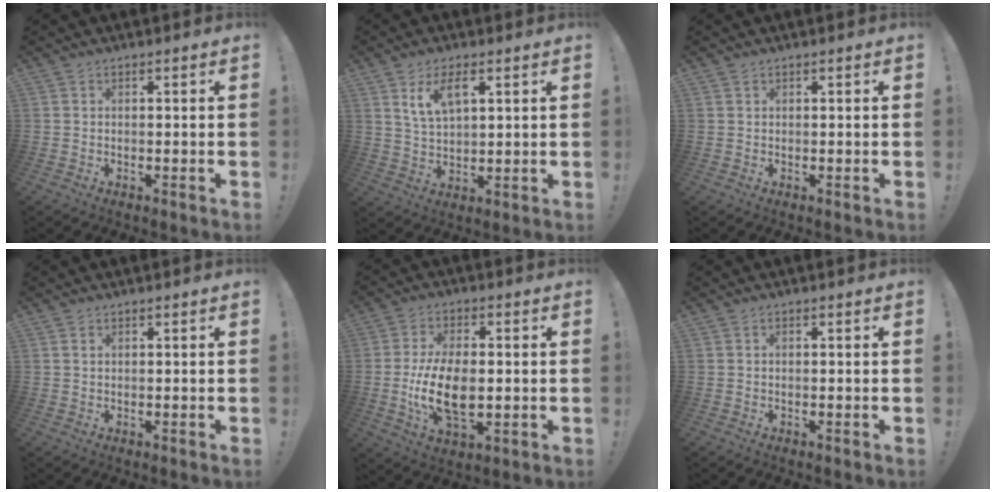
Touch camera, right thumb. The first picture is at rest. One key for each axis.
{"total": 7.6, "fx": 4.0, "fy": 3.2, "fz": 5.6, "tx": -0.105, "ty": -0.007, "tz": 0.072}
{"total": 0.5, "fx": 0.4, "fy": 0.3, "fz": 0.0, "tx": 0.000, "ty": 0.000, "tz": 0.008}
{"total": 0.8, "fx": 0.5, "fy": 0.4, "fz": 0.4, "tx": -0.013, "ty": 0.003, "tz": 0.011}
{"total": 13.9, "fx": -1.7, "fy": 7.4, "fz": 11.7, "tx": -0.225, "ty": -0.006, "tz": -0.034}
{"total": 0.0}